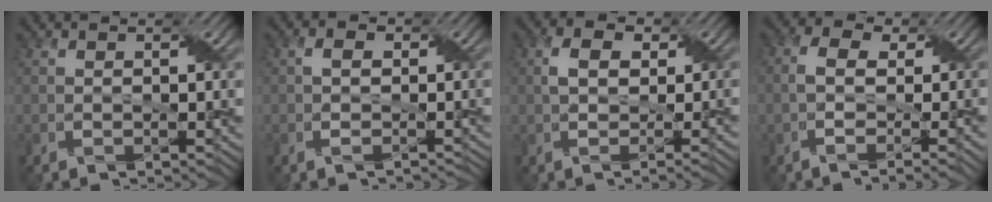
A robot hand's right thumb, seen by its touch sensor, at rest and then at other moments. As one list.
[{"total": 2.4, "force": [-0.7, 1.8, 1.4], "torque": [-0.022, -0.001, -0.011]}, {"total": 3.9, "force": [0.1, 2.0, 3.4], "torque": [-0.053, 0.004, -0.004]}, {"total": 4.4, "force": [-1.2, 1.6, 3.9], "torque": [-0.070, 0.000, -0.026]}]